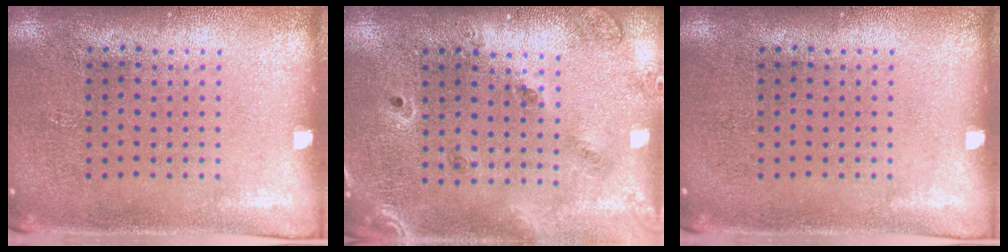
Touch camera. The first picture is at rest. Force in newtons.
{"total": 1.4, "press": 1.3, "slide": 0.4}
{"total": 0.0}